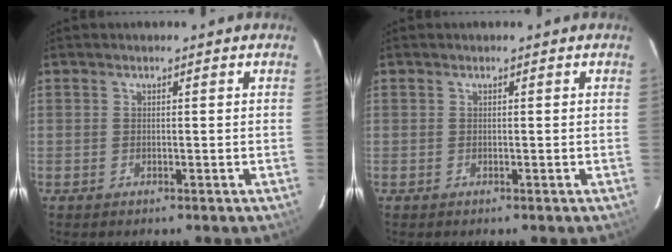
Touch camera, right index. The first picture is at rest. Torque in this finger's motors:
{"motor_torque": [-0.08, -0.03, 0.01, 0.00]}